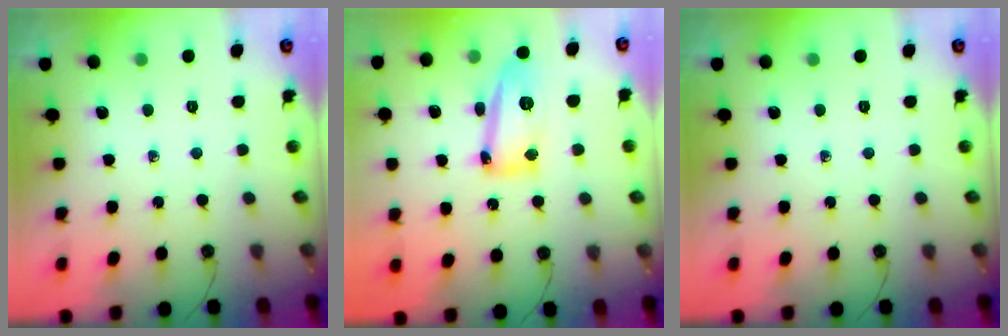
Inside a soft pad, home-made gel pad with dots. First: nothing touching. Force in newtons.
{"total": 18.4, "press": 15.6, "slide": 9.7}
{"total": 0.0}